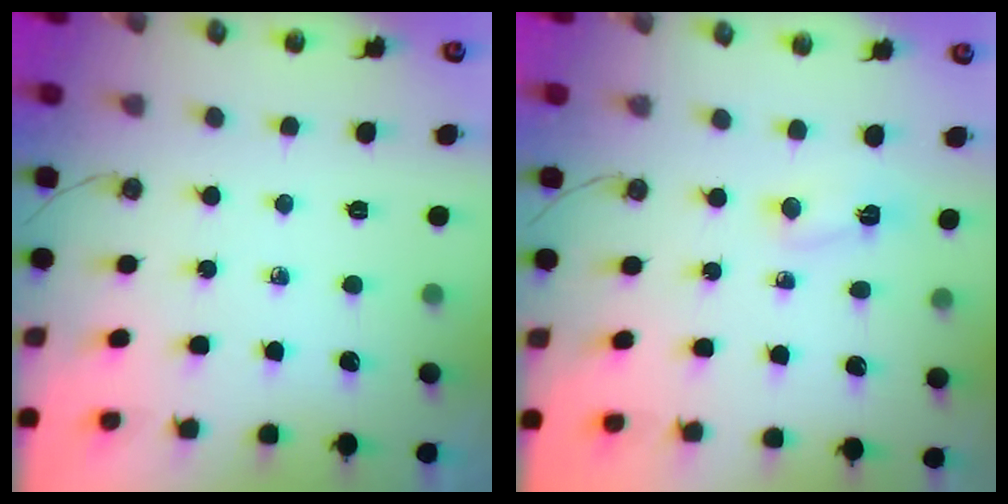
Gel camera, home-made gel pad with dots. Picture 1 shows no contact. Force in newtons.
{"total": 2.1, "press": 2.1, "slide": 0.4}